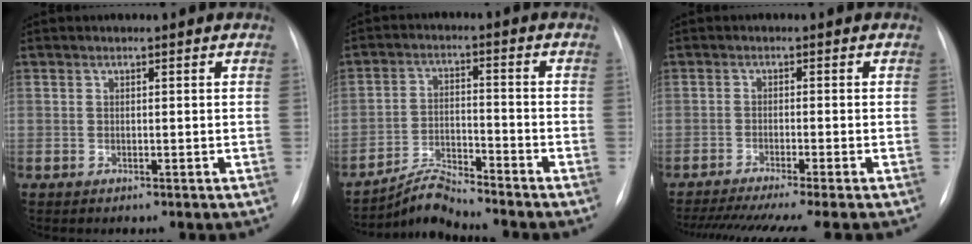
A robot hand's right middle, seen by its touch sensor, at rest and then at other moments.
{"total": 5.8, "force": [-5.7, -0.8, 0.6], "torque": [-0.021, -0.004, -0.105]}
{"total": 13.2, "force": [-11.2, -0.9, 7.0], "torque": [-0.104, -0.034, -0.170]}